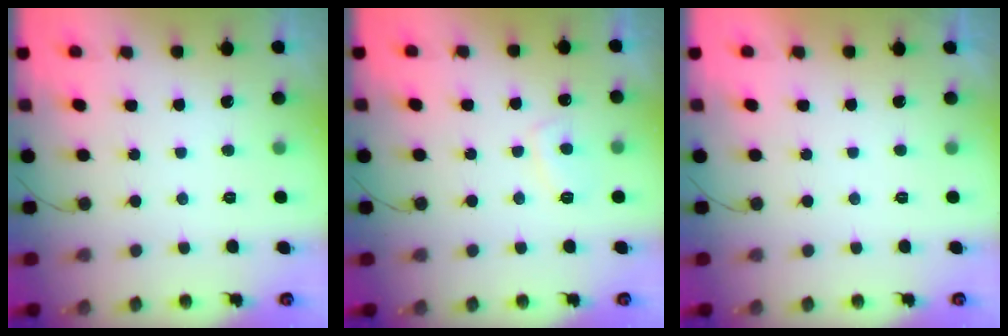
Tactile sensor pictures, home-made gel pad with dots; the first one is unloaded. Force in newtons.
{"total": 3.5, "press": 3.4, "slide": 0.8}
{"total": 2.3, "press": 2.3, "slide": 0.4}